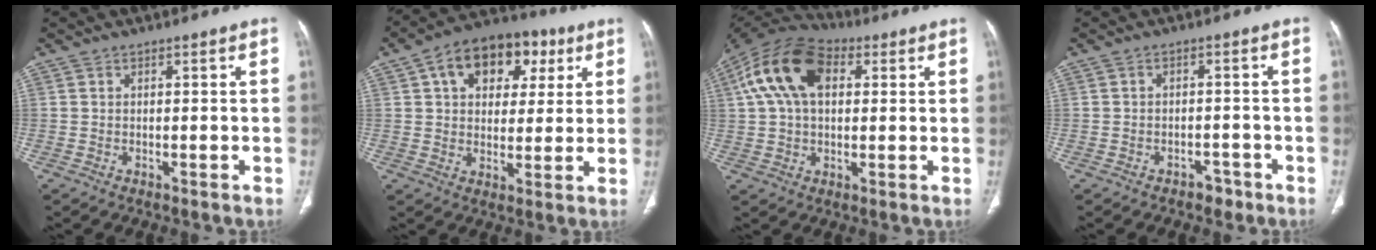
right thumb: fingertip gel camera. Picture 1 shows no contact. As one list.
[{"total": 15.6, "force": [6.1, 10.6, 9.7], "torque": [-0.102, 0.010, 0.090]}, {"total": 16.0, "force": [4.5, 9.9, 11.8], "torque": [-0.215, 0.029, 0.072]}, {"total": 2.8, "force": [-1.9, 1.8, 0.9], "torque": [-0.004, 0.015, -0.021]}]